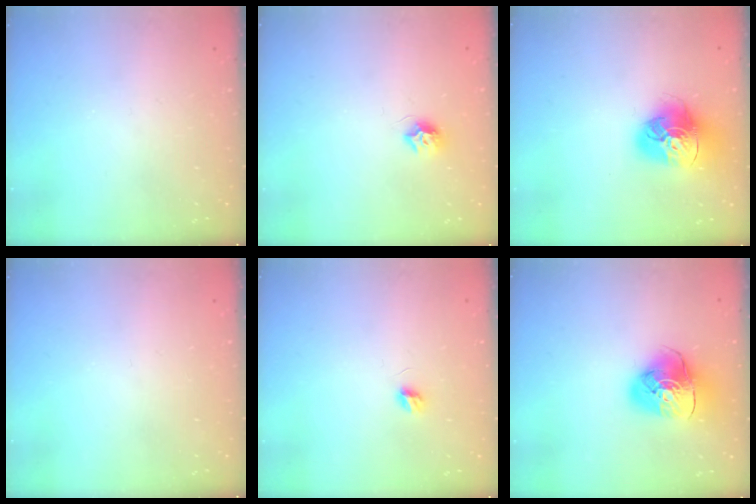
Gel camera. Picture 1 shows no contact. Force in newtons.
{"total": 7.3, "press": 7.3, "slide": 0.4}
{"total": 16.4, "press": 16.3, "slide": 1.7}
{"total": 0.0}
{"total": 4.0, "press": 4.0, "slide": 0.4}
{"total": 12.3, "press": 12.2, "slide": 1.7}